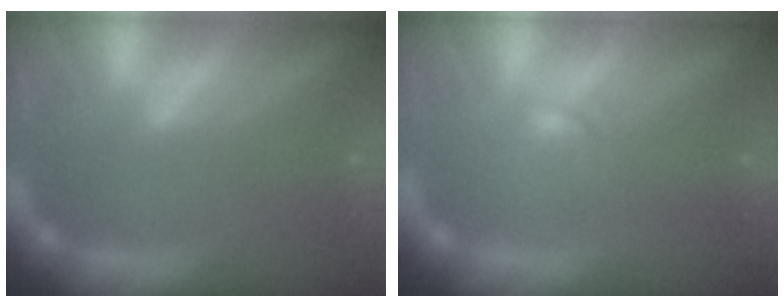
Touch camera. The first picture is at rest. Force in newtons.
{"total": 1.4}